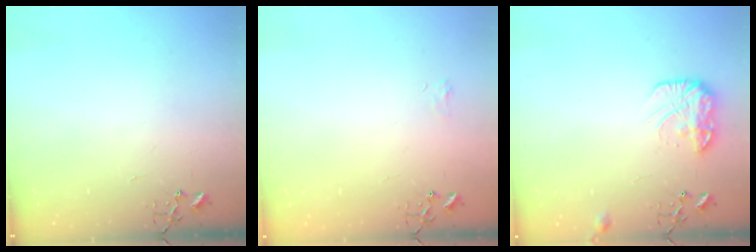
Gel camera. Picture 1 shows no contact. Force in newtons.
{"total": 5.1, "press": 5.1, "slide": 0.6}
{"total": 11.5, "press": 11.4, "slide": 0.6}